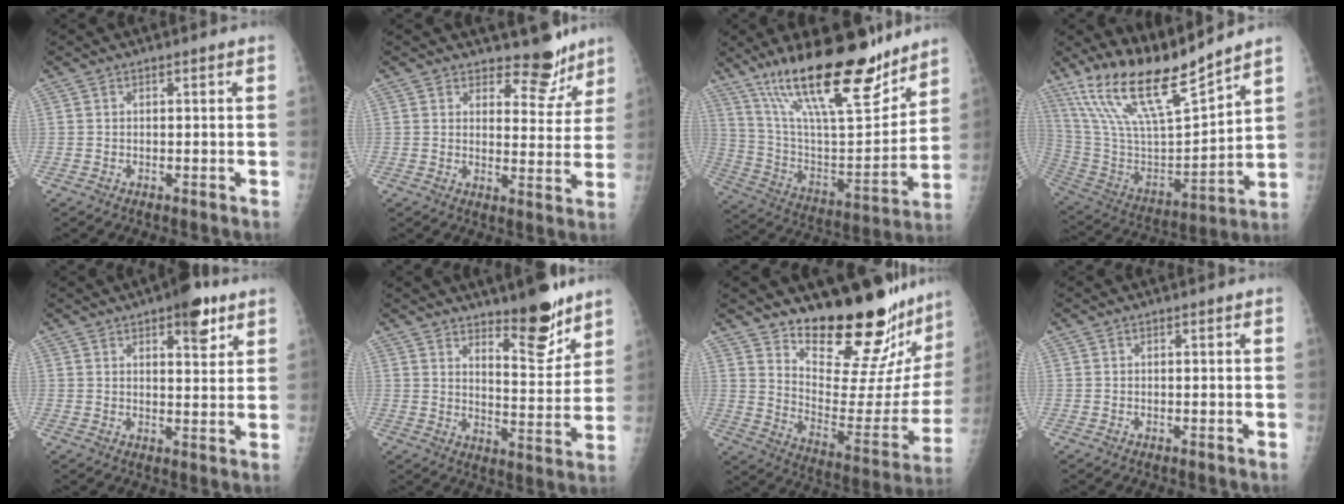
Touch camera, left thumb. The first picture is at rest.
{"total": 7.5, "force": [6.5, 3.4, 1.7], "torque": [0.010, -0.054, 0.086]}
{"total": 23.1, "force": [16.9, 6.5, 14.4], "torque": [-0.210, -0.086, 0.294]}
{"total": 19.0, "force": [15.5, 2.9, 10.6], "torque": [-0.174, -0.081, 0.302]}
{"total": 7.3, "force": [4.3, 2.8, 5.2], "torque": [-0.050, -0.020, 0.055]}
{"total": 11.1, "force": [8.4, 3.2, 6.5], "torque": [-0.067, -0.072, 0.134]}
{"total": 23.8, "force": [21.0, 4.7, 10.2], "torque": [-0.111, -0.188, 0.294]}
{"total": 0.0}